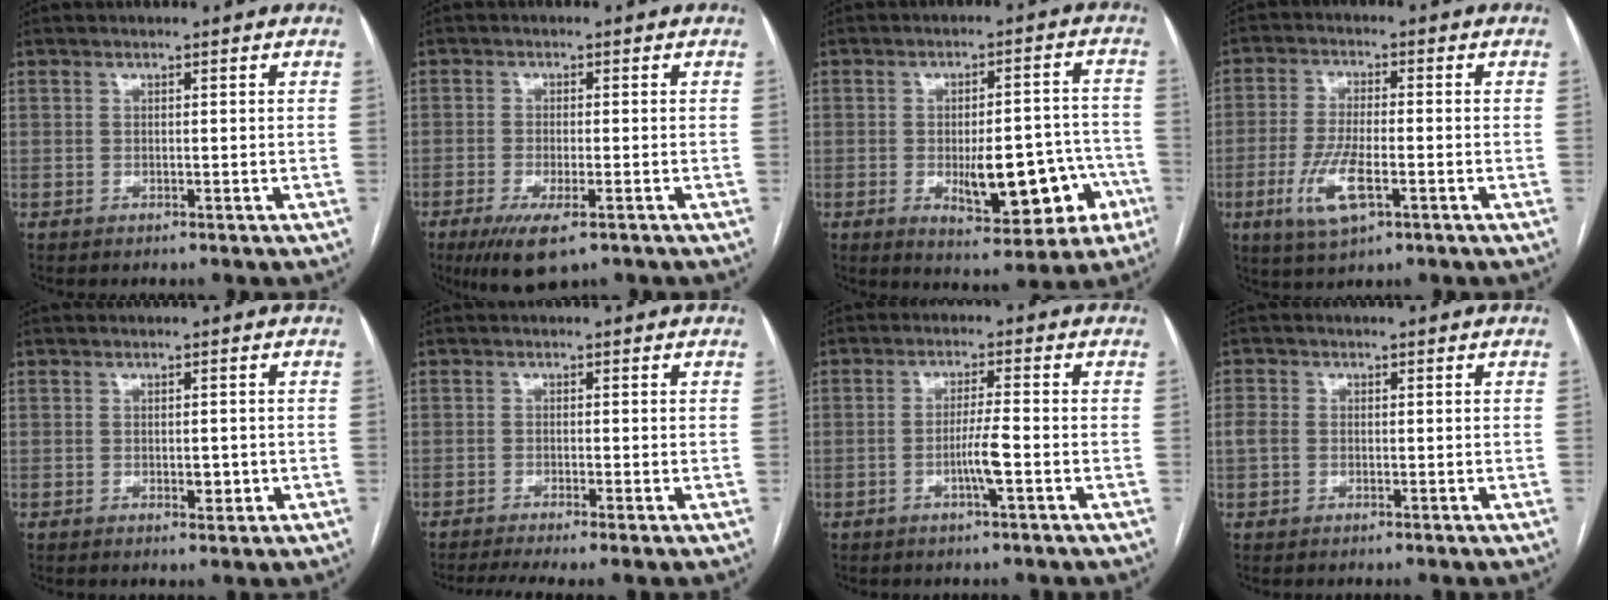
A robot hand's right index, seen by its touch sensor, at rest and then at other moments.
{"total": 7.1, "force": [-4.2, 1.7, 5.4], "torque": [-0.093, -0.017, -0.066]}
{"total": 13.3, "force": [-4.4, 5.0, 11.6], "torque": [-0.143, 0.020, -0.049]}
{"total": 8.1, "force": [-3.1, 2.2, 7.2], "torque": [-0.152, -0.011, -0.053]}
{"total": 2.2, "force": [-0.4, 1.0, 1.9], "torque": [-0.028, -0.002, -0.001]}
{"total": 5.3, "force": [-3.9, 0.1, 3.7], "torque": [-0.059, -0.008, -0.064]}
{"total": 4.3, "force": [-1.5, -0.2, 4.0], "torque": [-0.075, -0.004, -0.029]}
{"total": 2.3, "force": [-0.1, 1.9, 1.3], "torque": [-0.038, 0.013, -0.002]}